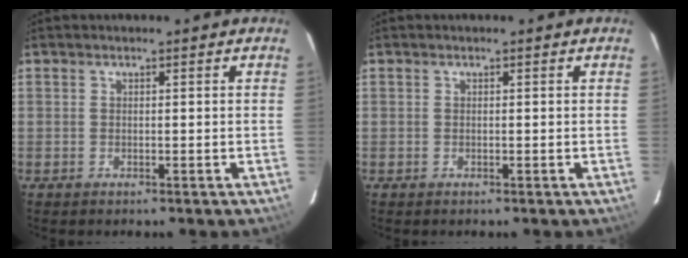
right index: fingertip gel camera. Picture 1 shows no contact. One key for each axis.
{"total": 0.0}